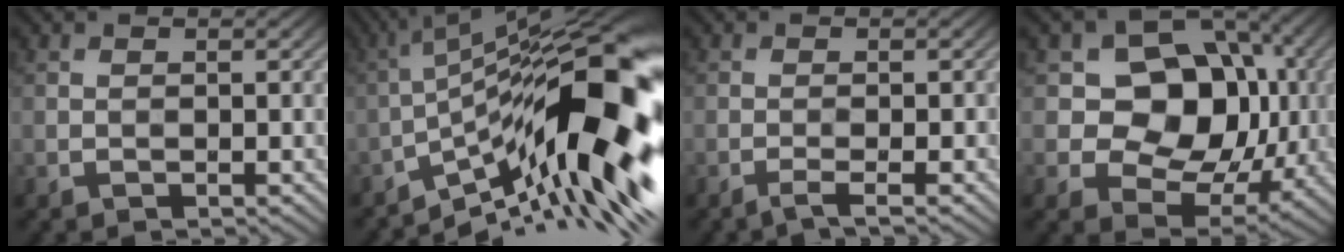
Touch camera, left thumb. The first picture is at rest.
{"total": 17.9, "force": [-7.1, 5.0, 15.7], "torque": [-0.237, 0.016, -0.135]}
{"total": 2.0, "force": [-1.2, 0.2, 1.6], "torque": [-0.023, 0.007, -0.028]}
{"total": 13.0, "force": [1.8, 10.3, 7.8], "torque": [-0.122, -0.005, 0.013]}